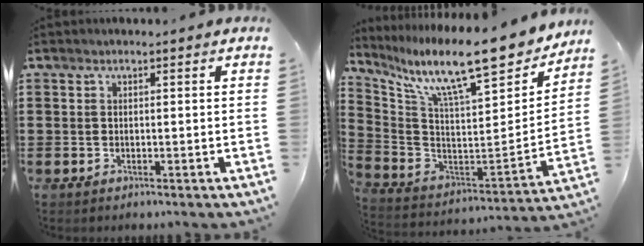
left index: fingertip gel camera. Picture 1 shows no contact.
{"total": 14.3, "force": [11.1, 1.8, 8.8], "torque": [-0.174, -0.087, 0.180]}